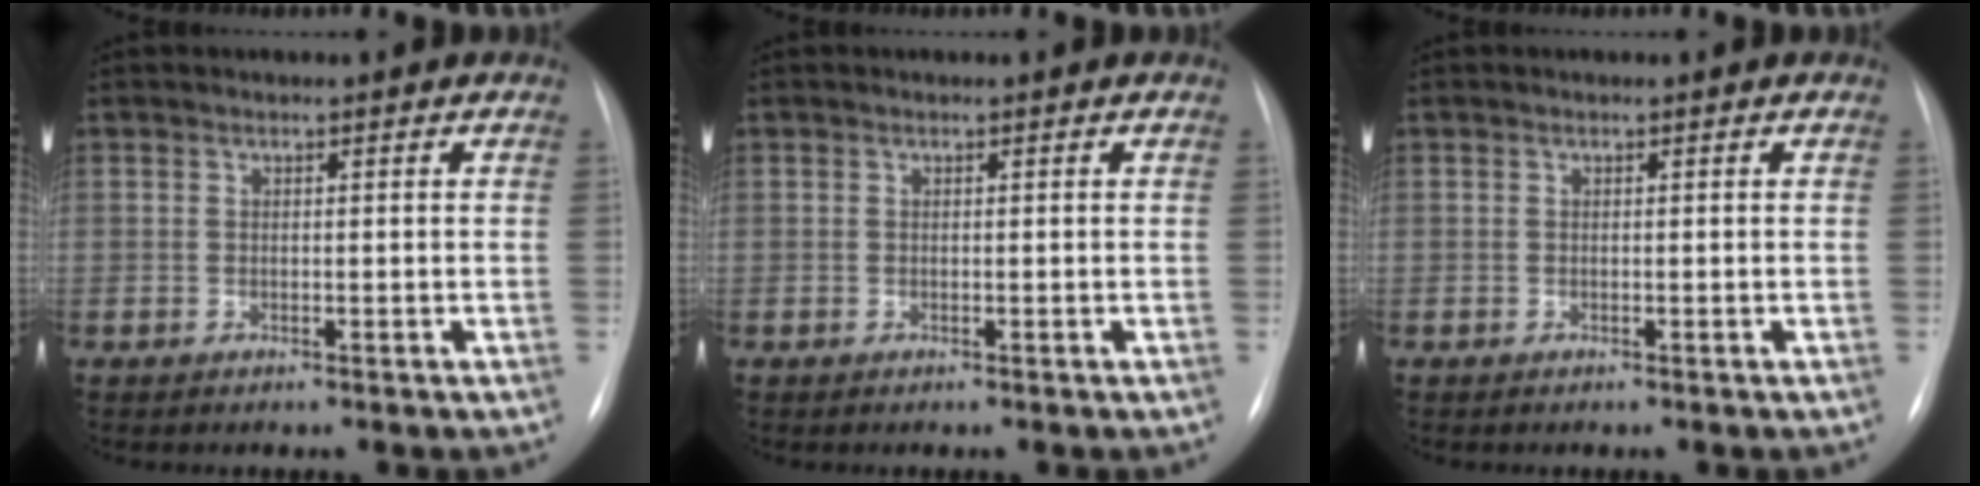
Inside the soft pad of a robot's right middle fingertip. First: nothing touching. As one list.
[{"total": 0.0}, {"total": 0.0}]